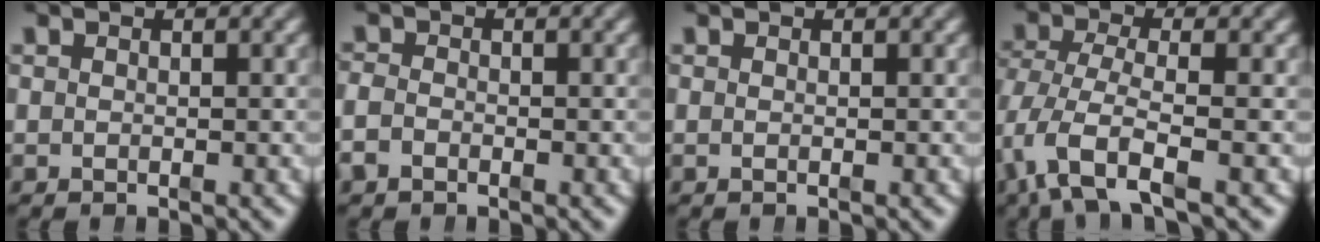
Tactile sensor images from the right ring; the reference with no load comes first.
{"total": 1.9, "force": [-1.2, 1.3, 0.7], "torque": [-0.021, -0.012, -0.019]}
{"total": 0.0}
{"total": 4.0, "force": [-1.6, 1.6, 3.3], "torque": [-0.094, -0.033, -0.009]}